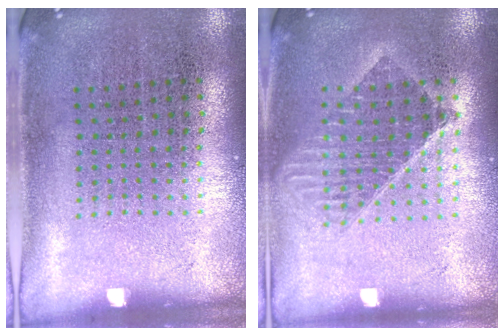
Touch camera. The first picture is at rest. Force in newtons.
{"total": 1.5, "press": 1.3, "slide": 0.7}